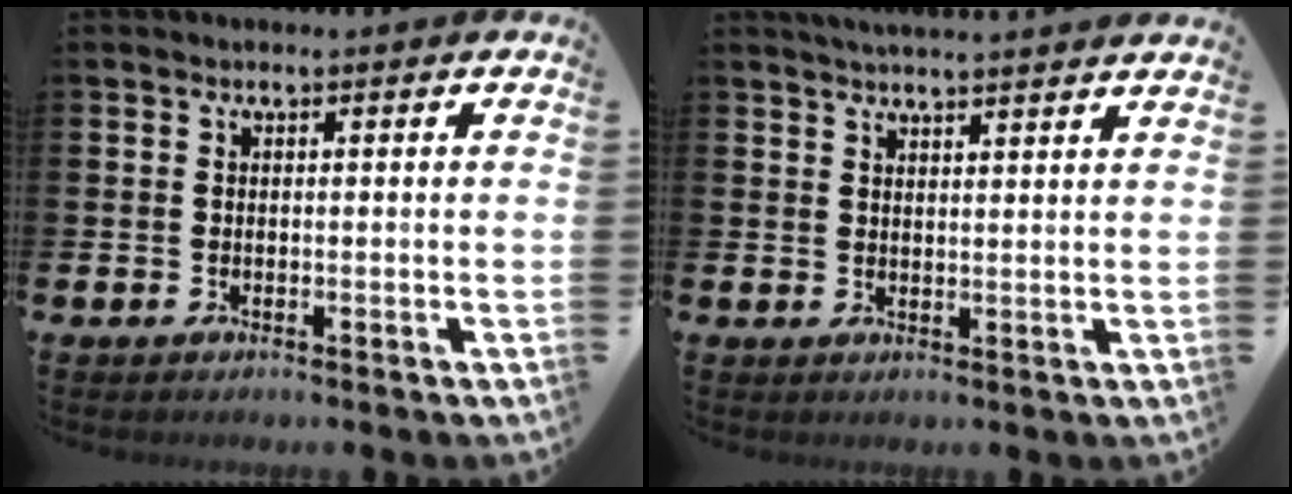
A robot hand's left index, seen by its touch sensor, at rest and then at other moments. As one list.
[{"total": 3.4, "force": [3.4, -0.6, 0.1], "torque": [-0.012, -0.015, 0.063]}]